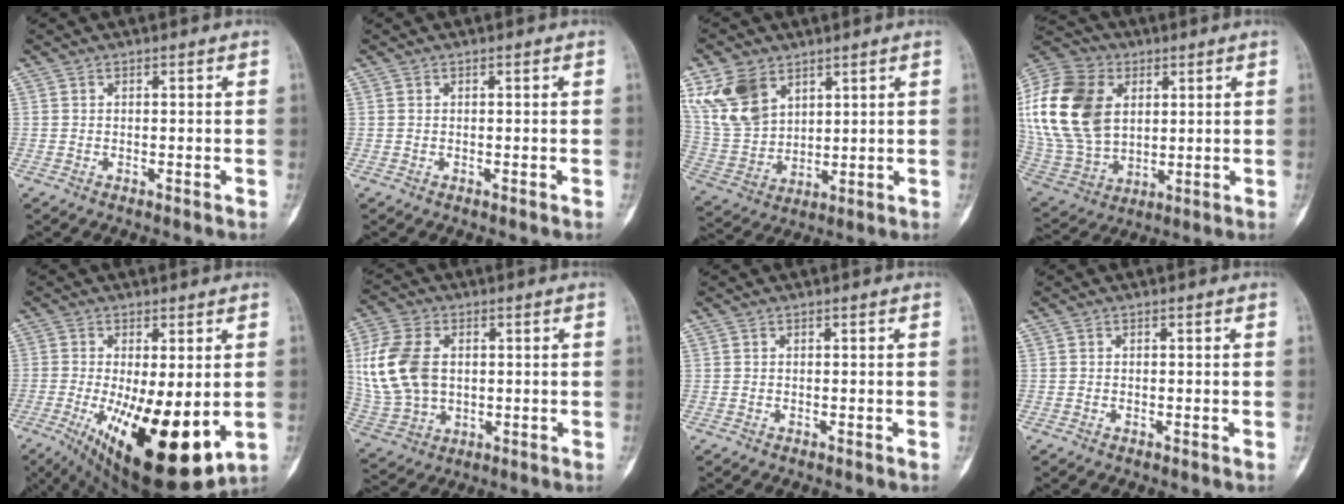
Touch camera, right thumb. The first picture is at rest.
{"total": 0.0}
{"total": 12.8, "force": [6.7, 8.4, 7.0], "torque": [-0.128, -0.020, 0.152]}
{"total": 25.5, "force": [5.6, 17.7, 17.5], "torque": [-0.377, -0.001, 0.113]}
{"total": 20.5, "force": [-4.6, 7.7, 18.4], "torque": [-0.270, -0.035, -0.045]}
{"total": 14.9, "force": [2.1, 10.2, 10.6], "torque": [-0.222, 0.001, 0.047]}
{"total": 0.0}
{"total": 0.0}